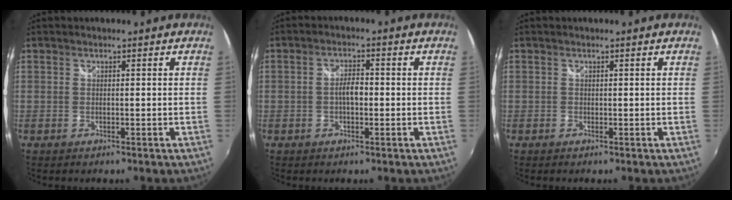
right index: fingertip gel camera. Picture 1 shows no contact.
{"total": 3.1, "force": [-0.6, 1.4, 2.7], "torque": [-0.051, 0.006, -0.011]}
{"total": 0.0}